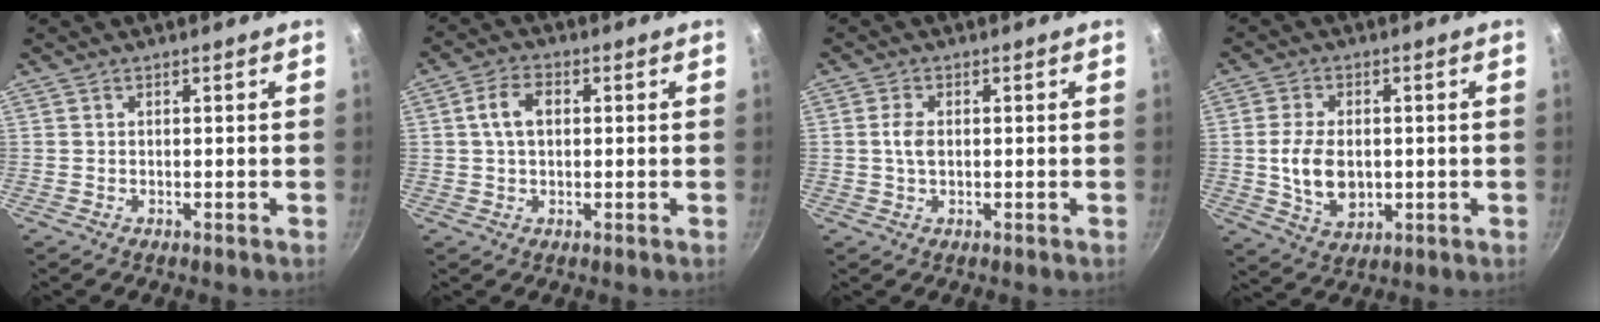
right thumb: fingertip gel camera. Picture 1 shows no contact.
{"total": 5.5, "force": [0.8, 3.6, 4.1], "torque": [-0.070, 0.011, 0.009]}
{"total": 2.8, "force": [0.1, 1.7, 2.2], "torque": [-0.045, 0.003, 0.002]}
{"total": 9.4, "force": [-0.2, 6.2, 7.1], "torque": [-0.123, -0.003, 0.002]}